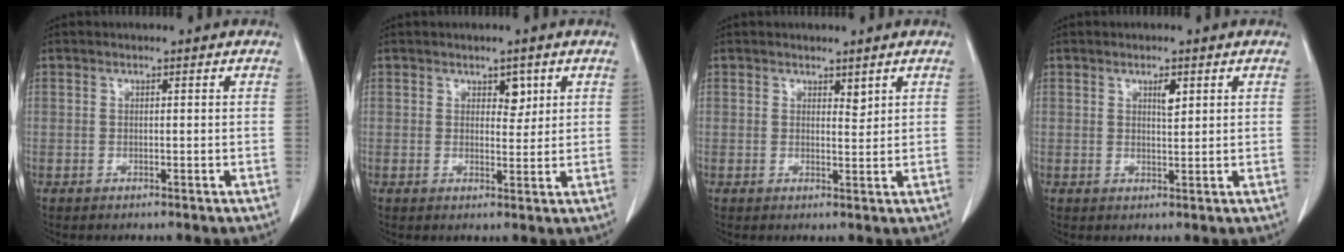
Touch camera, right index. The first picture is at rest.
{"total": 2.5, "force": [1.3, 1.4, 1.5], "torque": [-0.015, -0.001, 0.020]}
{"total": 1.4, "force": [1.1, 0.5, 0.7], "torque": [-0.008, -0.008, 0.016]}
{"total": 2.1, "force": [1.0, 0.6, 1.7], "torque": [-0.030, -0.002, 0.018]}